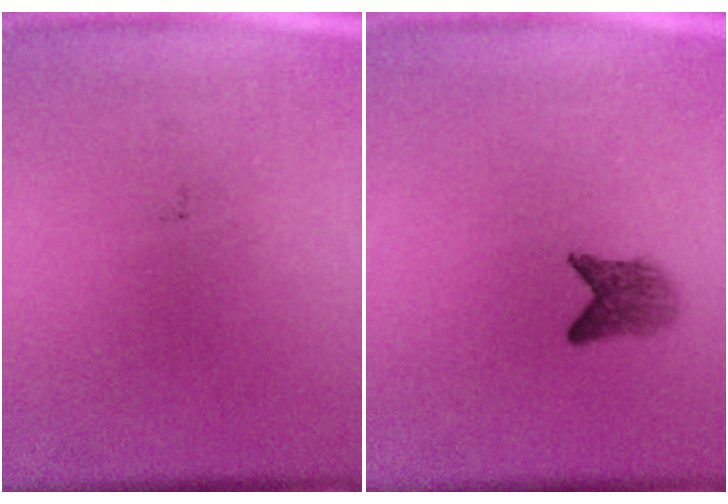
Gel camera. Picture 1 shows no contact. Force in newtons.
{"total": 2.8}